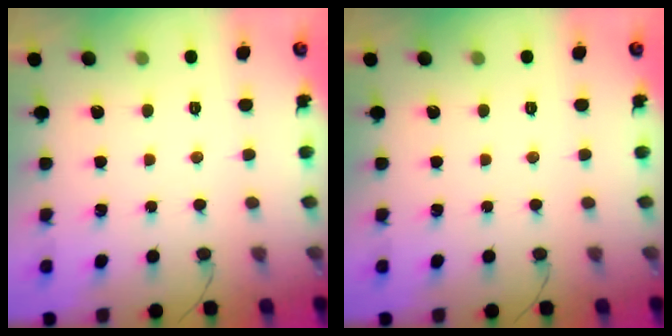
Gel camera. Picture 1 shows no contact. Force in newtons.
{"total": 0.0}